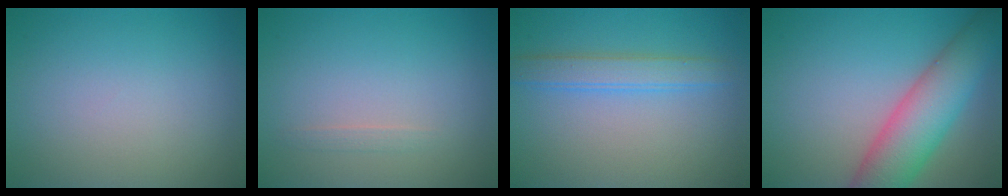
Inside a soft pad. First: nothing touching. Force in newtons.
{"total": 0.6, "press": 0.6, "slide": 0.0}
{"total": 2.8, "press": 2.8, "slide": 0.0}
{"total": 7.5, "press": 7.5, "slide": 0.3}